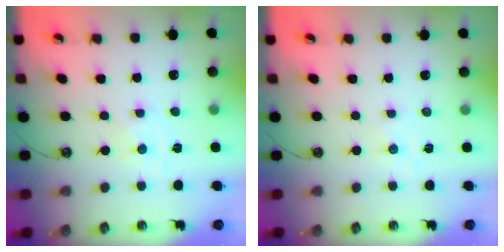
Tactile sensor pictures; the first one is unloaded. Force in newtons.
{"total": 2.5, "press": 2.5, "slide": 0.4}